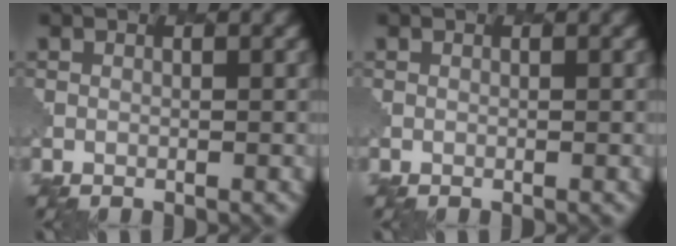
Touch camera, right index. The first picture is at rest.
{"total": 0.0}